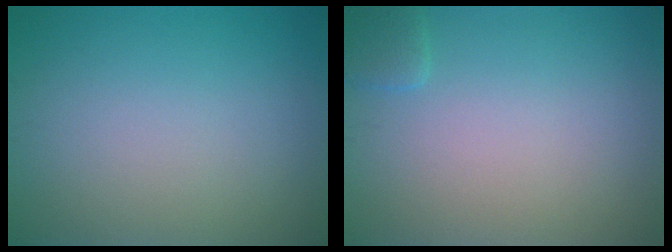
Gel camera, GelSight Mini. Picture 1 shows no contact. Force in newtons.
{"total": 1.1, "press": 1.1, "slide": 0.2}